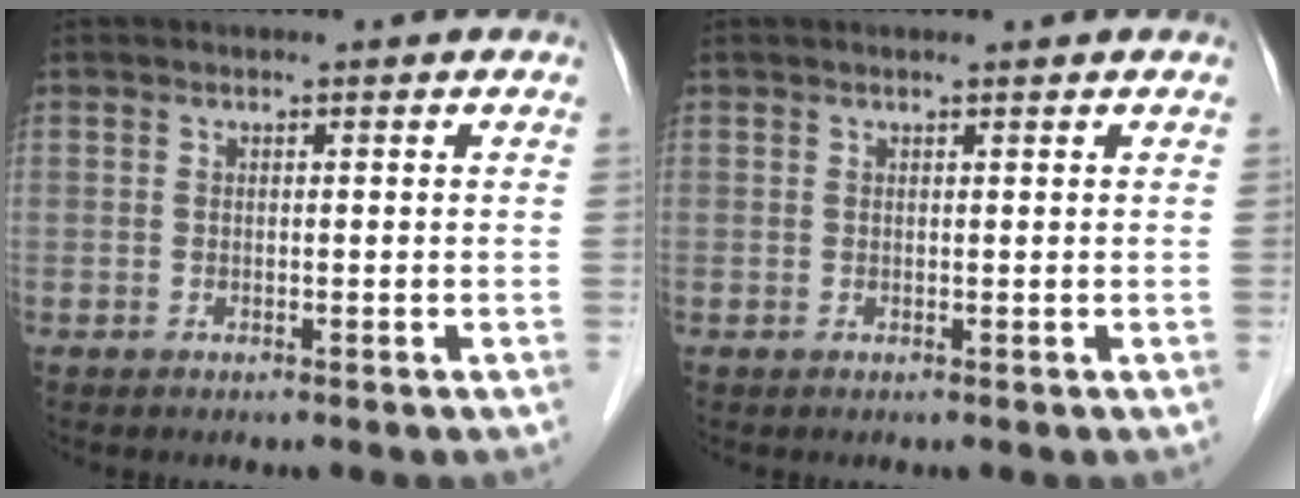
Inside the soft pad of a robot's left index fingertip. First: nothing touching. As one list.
[{"total": 1.0, "force": [0.9, 0.0, 0.5], "torque": [-0.009, 0.008, 0.018]}]